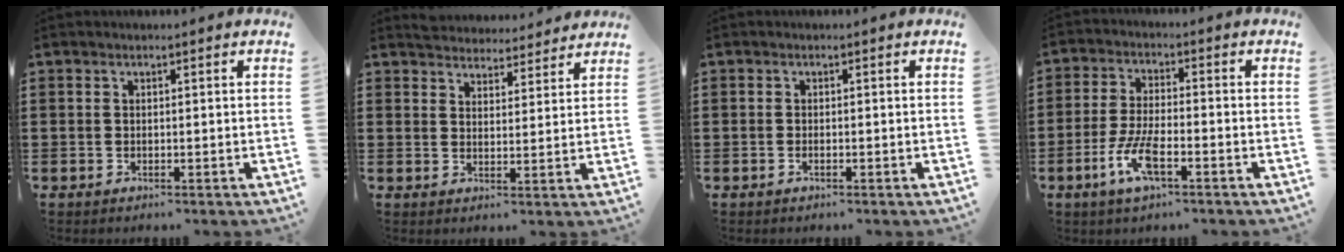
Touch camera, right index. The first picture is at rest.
{"total": 3.5, "force": [3.5, 0.0, -0.4], "torque": [-0.006, -0.017, 0.066]}
{"total": 0.6, "force": [-0.3, 0.1, 0.5], "torque": [-0.010, -0.005, -0.005]}
{"total": 6.9, "force": [-3.2, 1.9, 5.8], "torque": [-0.134, -0.014, -0.062]}